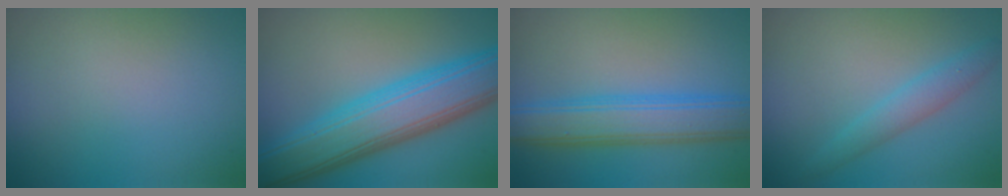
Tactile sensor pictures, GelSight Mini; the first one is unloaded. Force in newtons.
{"total": 9.5, "press": 9.5, "slide": 0.2}
{"total": 7.5, "press": 7.5, "slide": 0.1}
{"total": 2.2, "press": 2.2, "slide": 0.3}